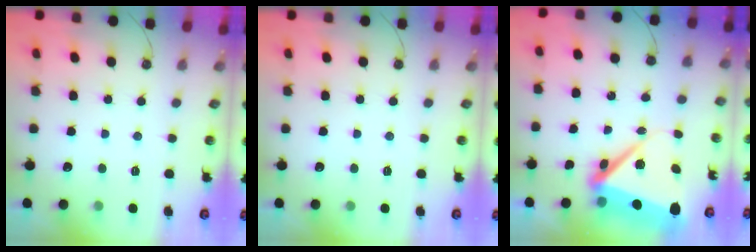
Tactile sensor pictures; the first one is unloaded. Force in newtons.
{"total": 0.0}
{"total": 10.8, "press": 10.6, "slide": 1.7}